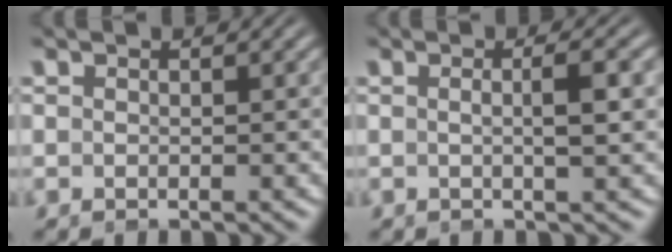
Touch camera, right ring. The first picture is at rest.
{"total": 2.3, "force": [0.3, -0.6, 2.2], "torque": [-0.039, -0.003, 0.006]}